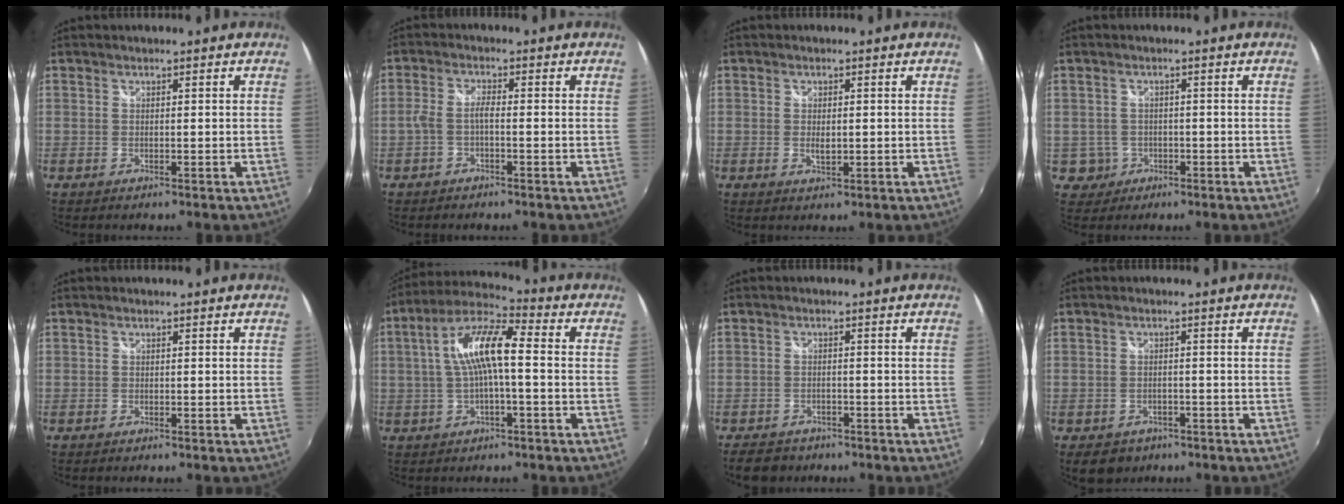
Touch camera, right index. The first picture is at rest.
{"total": 2.0, "force": [-1.0, 0.4, 1.7], "torque": [-0.040, 0.003, -0.022]}
{"total": 2.0, "force": [-0.1, 1.1, 1.7], "torque": [-0.029, -0.005, 0.001]}
{"total": 3.8, "force": [-0.7, 3.7, 0.1], "torque": [-0.010, 0.011, -0.006]}
{"total": 0.0}
{"total": 11.2, "force": [0.3, 2.8, 10.9], "torque": [-0.212, 0.022, 0.002]}
{"total": 6.5, "force": [-5.1, 3.4, 2.1], "torque": [-0.060, -0.009, -0.079]}
{"total": 5.8, "force": [-3.5, 4.0, 2.2], "torque": [-0.054, -0.015, -0.044]}